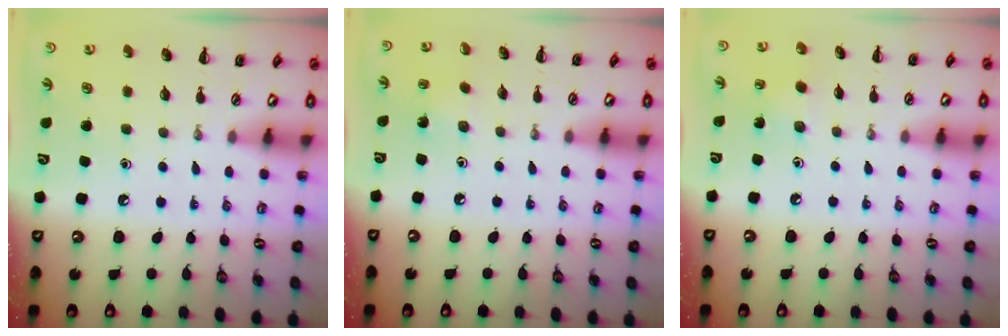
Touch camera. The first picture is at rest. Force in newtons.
{"total": 2.1, "press": 2.0, "slide": 0.8}
{"total": 3.0, "press": 2.8, "slide": 0.9}